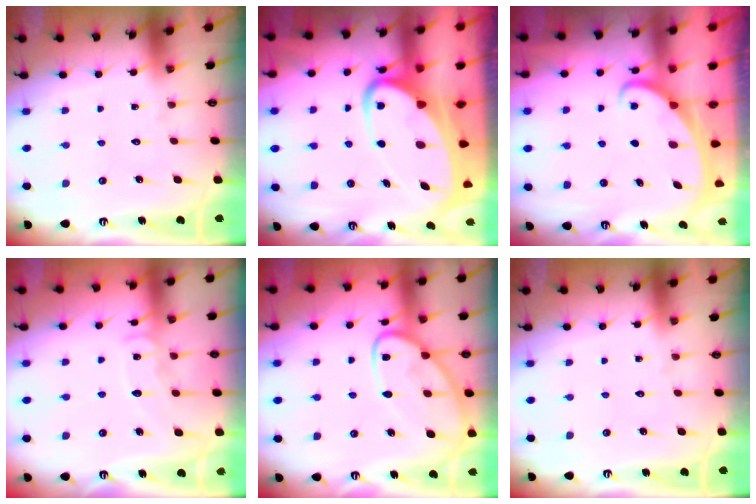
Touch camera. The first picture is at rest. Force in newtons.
{"total": 9.2, "press": 9.2, "slide": 1.0}
{"total": 2.0, "press": 2.0, "slide": 0.3}
{"total": 8.3, "press": 8.3, "slide": 0.7}
{"total": 12.4, "press": 12.3, "slide": 1.2}
{"total": 0.0}